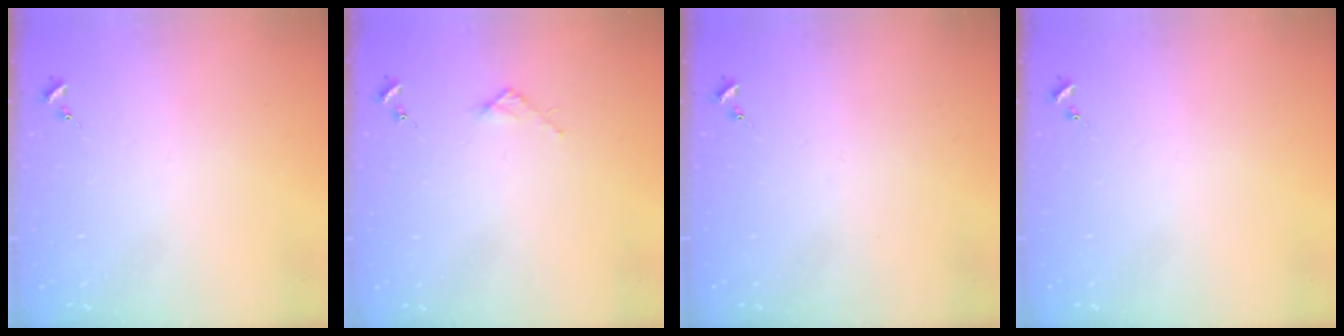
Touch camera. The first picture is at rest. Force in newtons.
{"total": 2.7, "press": 2.7, "slide": 0.3}
{"total": 0.0}
{"total": 0.0}